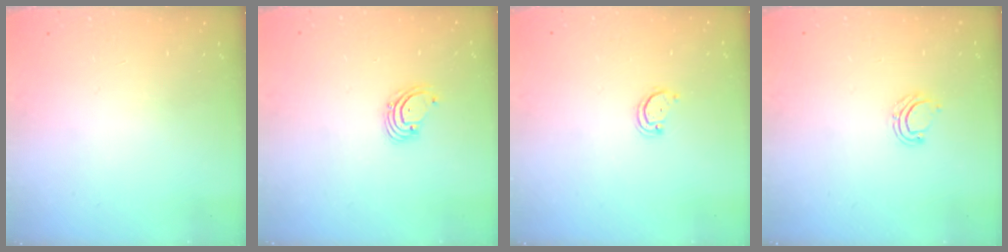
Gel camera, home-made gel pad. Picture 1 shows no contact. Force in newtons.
{"total": 1.8, "press": 1.8, "slide": 0.2}
{"total": 2.2, "press": 2.2, "slide": 0.2}
{"total": 5.0, "press": 4.9, "slide": 1.0}